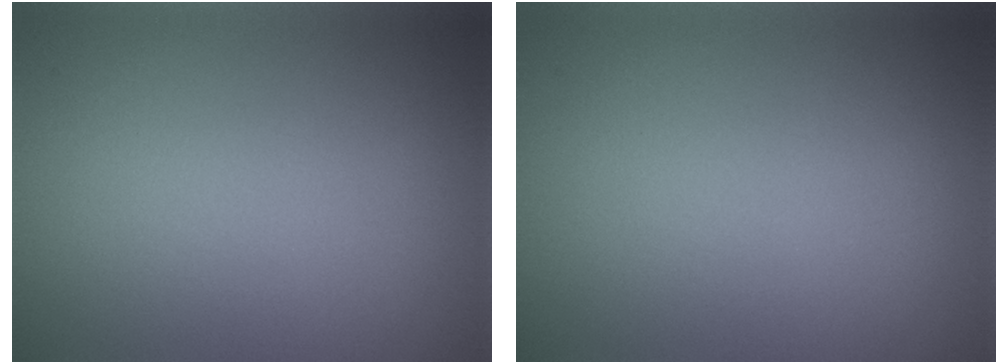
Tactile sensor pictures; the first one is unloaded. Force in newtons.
{"total": 0.0}